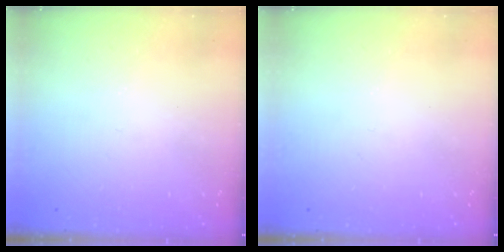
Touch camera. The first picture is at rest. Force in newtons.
{"total": 0.0}